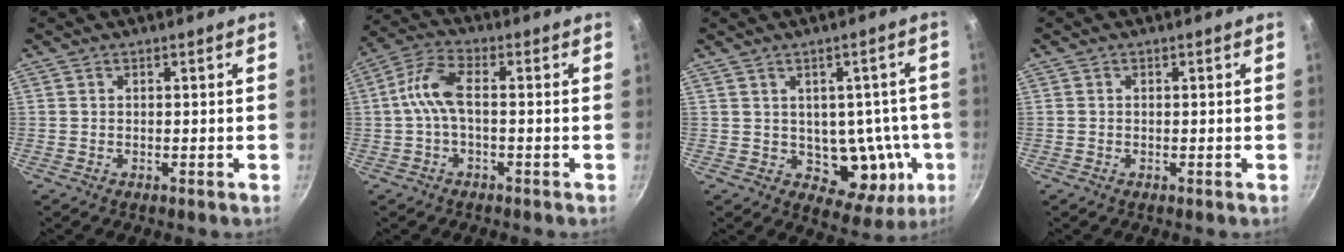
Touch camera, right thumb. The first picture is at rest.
{"total": 7.0, "force": [-0.9, 3.1, 6.2], "torque": [-0.143, 0.029, -0.028]}
{"total": 11.9, "force": [-1.1, 8.5, 8.2], "torque": [-0.061, -0.006, -0.001]}
{"total": 0.0}